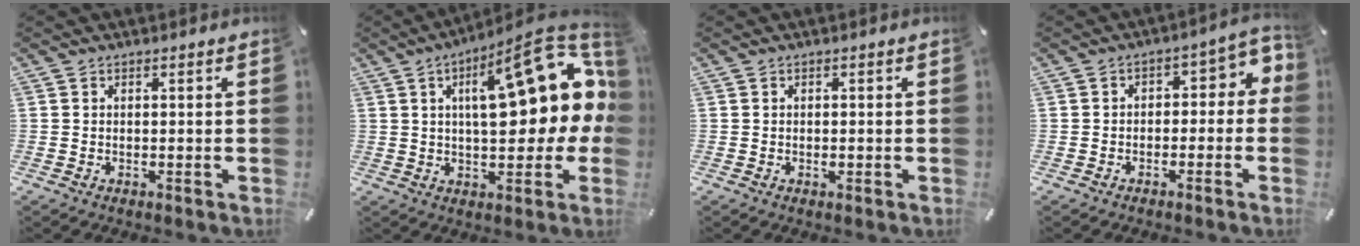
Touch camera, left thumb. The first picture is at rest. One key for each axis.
{"total": 23.4, "fx": 6.9, "fy": 9.3, "fz": 20.3, "tx": -0.276, "ty": -0.039, "tz": 0.108}
{"total": 0.8, "fx": -0.3, "fy": 0.5, "fz": 0.5, "tx": -0.011, "ty": -0.003, "tz": -0.005}
{"total": 5.5, "fx": -0.7, "fy": 3.8, "fz": 3.9, "tx": -0.050, "ty": 0.000, "tz": -0.021}